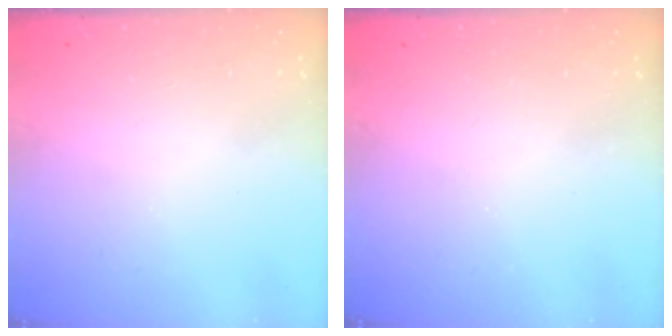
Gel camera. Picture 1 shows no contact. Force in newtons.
{"total": 0.0}